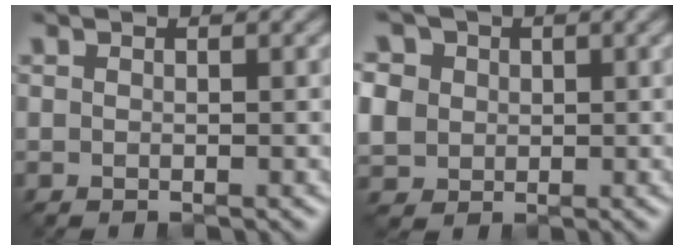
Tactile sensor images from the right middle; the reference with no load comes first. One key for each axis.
{"total": 8.3, "fx": 2.7, "fy": 7.0, "fz": 3.5, "tx": -0.093, "ty": 0.022, "tz": 0.032}